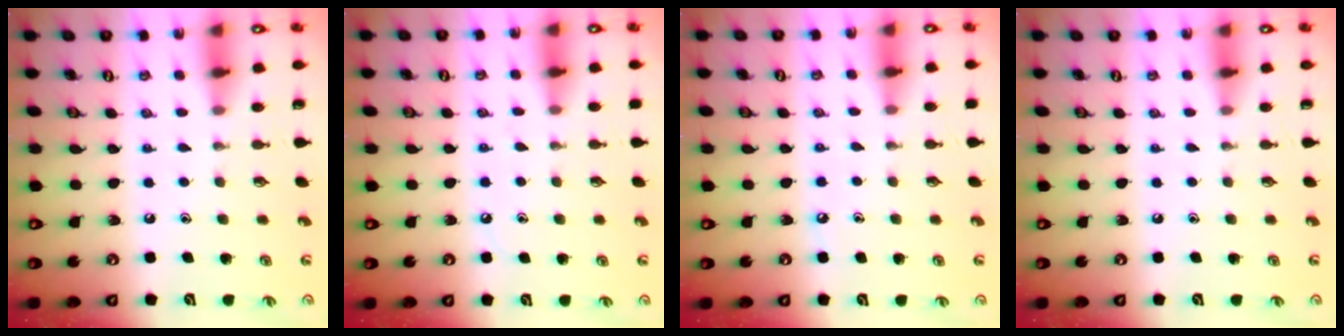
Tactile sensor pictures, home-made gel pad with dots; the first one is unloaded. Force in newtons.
{"total": 6.5, "press": 6.4, "slide": 0.9}
{"total": 2.9, "press": 2.8, "slide": 0.4}
{"total": 0.0}